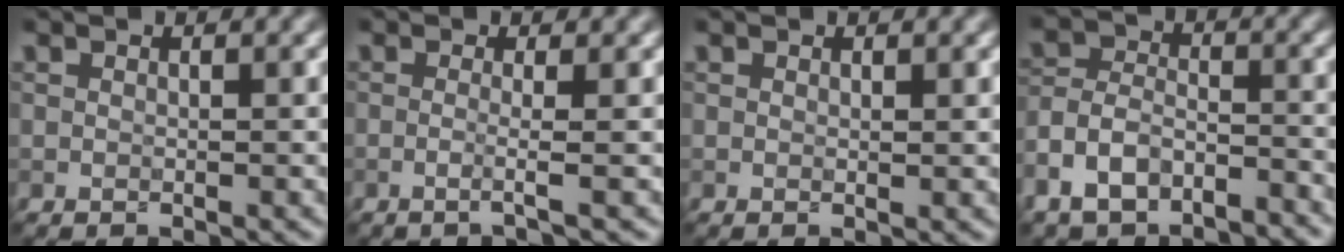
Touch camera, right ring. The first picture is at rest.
{"total": 1.7, "force": [-0.3, 0.5, 1.6], "torque": [-0.018, -0.005, -0.023]}
{"total": 0.5, "force": [0.2, 0.2, 0.4], "torque": [-0.007, -0.002, 0.002]}
{"total": 6.8, "force": [-5.4, 3.3, 2.6], "torque": [-0.053, -0.001, -0.114]}